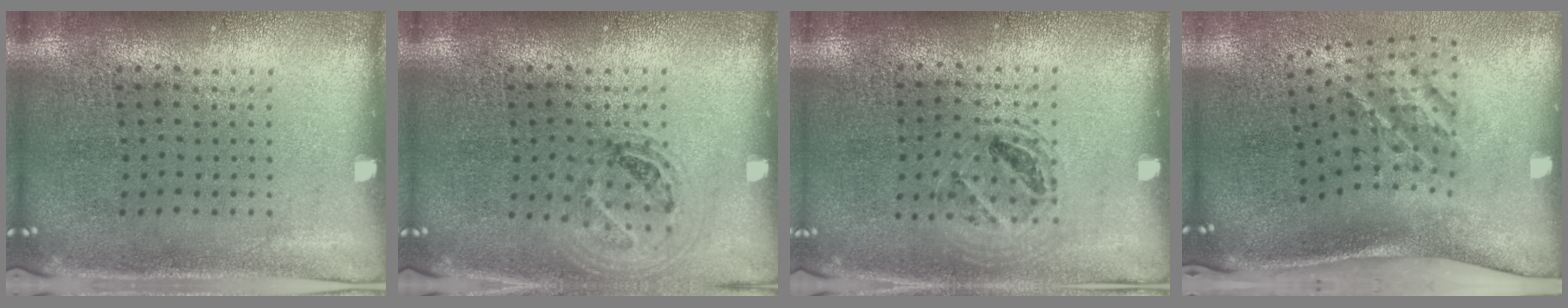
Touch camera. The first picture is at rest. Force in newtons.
{"total": 1.0, "press": 1.0, "slide": 0.2}
{"total": 1.1, "press": 1.1, "slide": 0.4}
{"total": 2.2, "press": 1.2, "slide": 1.8}